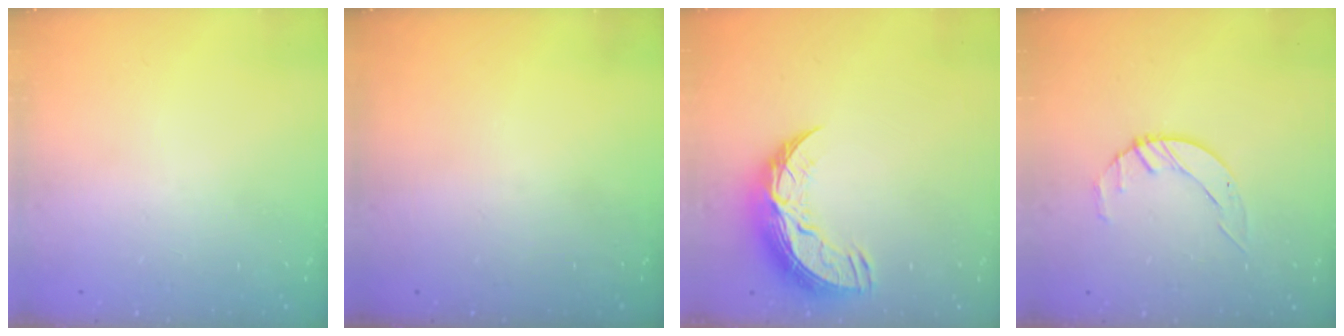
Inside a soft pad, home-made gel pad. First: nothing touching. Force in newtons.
{"total": 0.0}
{"total": 11.2, "press": 11.2, "slide": 0.7}
{"total": 3.2, "press": 3.2, "slide": 0.4}